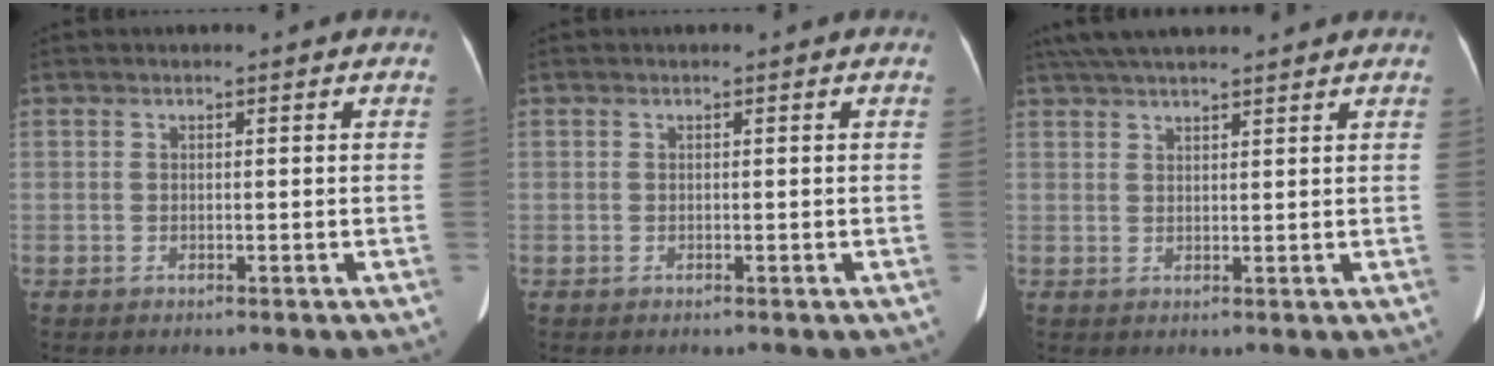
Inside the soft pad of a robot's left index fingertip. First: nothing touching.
{"total": 0.0}
{"total": 11.6, "force": [10.2, 1.6, 5.4], "torque": [-0.091, 0.049, 0.153]}